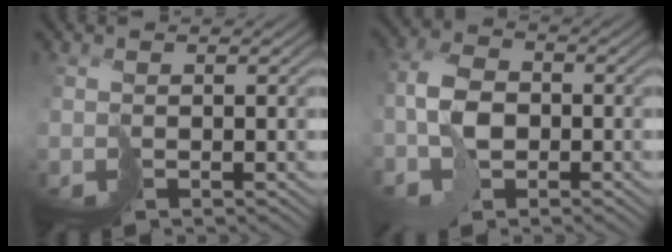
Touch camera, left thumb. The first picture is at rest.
{"total": 5.6, "force": [-1.7, 3.5, 4.1], "torque": [-0.092, 0.005, -0.045]}